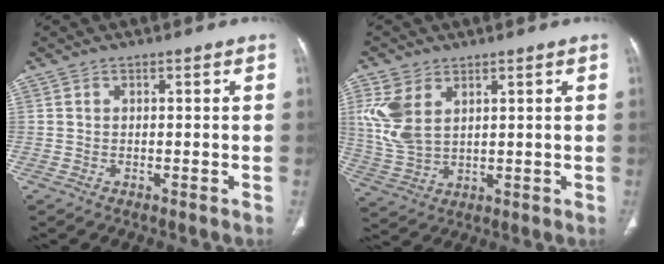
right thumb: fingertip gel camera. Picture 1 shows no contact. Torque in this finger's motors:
{"motor_torque": [-0.32, 0.57, 0.83, 0.89, 0.09]}